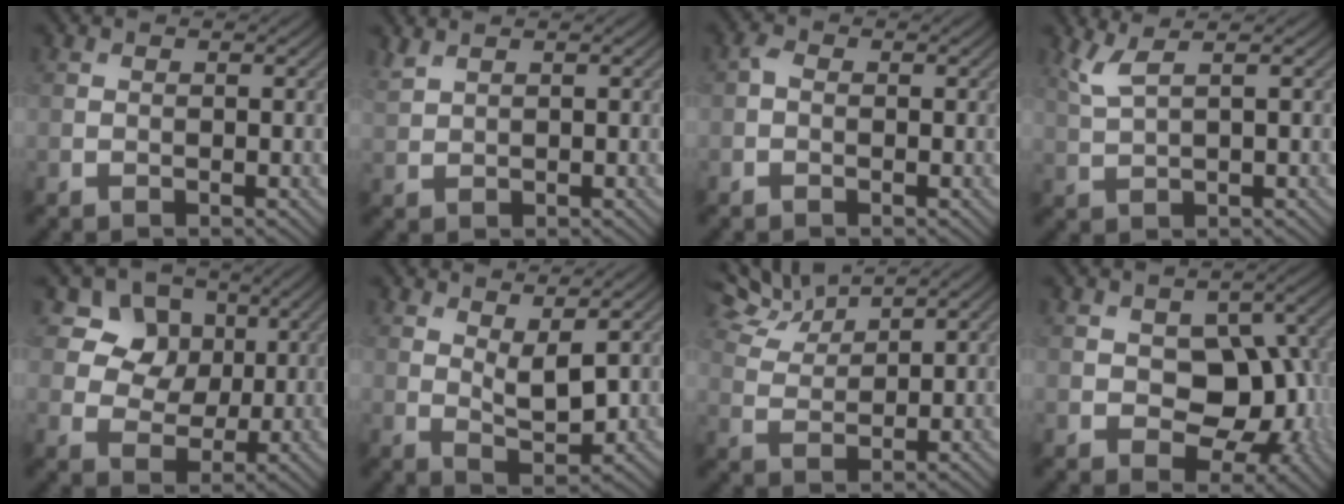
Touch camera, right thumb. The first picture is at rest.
{"total": 1.6, "force": [1.4, 0.2, 0.6], "torque": [-0.019, 0.006, 0.039]}
{"total": 1.1, "force": [-0.3, 0.8, 0.7], "torque": [-0.019, 0.003, -0.010]}
{"total": 3.4, "force": [1.8, 0.7, 2.7], "torque": [-0.059, 0.009, 0.045]}
{"total": 9.2, "force": [4.2, 7.4, 3.5], "torque": [-0.088, -0.012, 0.095]}
{"total": 3.9, "force": [1.8, 1.3, 3.2], "torque": [-0.066, -0.009, 0.036]}
{"total": 5.7, "force": [5.0, 1.1, 2.5], "torque": [-0.064, 0.011, 0.100]}
{"total": 9.4, "force": [-0.5, 6.3, 6.9], "torque": [-0.083, -0.010, -0.007]}